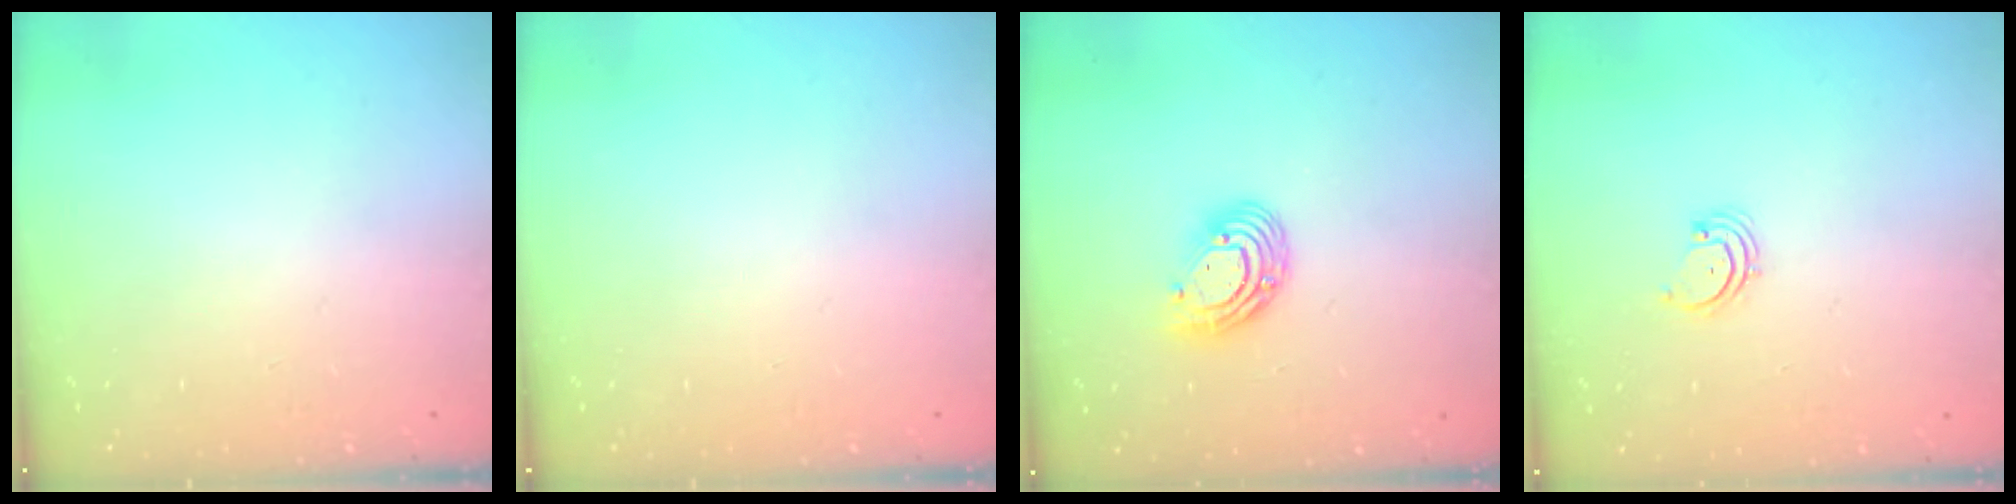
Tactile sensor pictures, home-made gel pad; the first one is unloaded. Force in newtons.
{"total": 0.0}
{"total": 9.5, "press": 9.4, "slide": 1.7}
{"total": 1.7, "press": 1.6, "slide": 0.2}